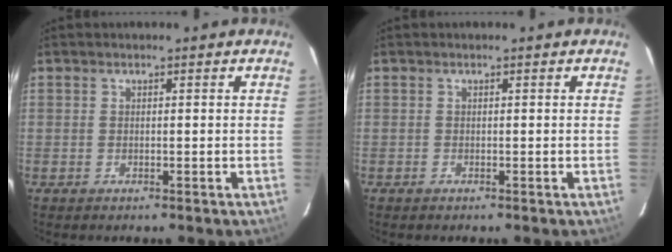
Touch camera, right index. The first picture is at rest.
{"total": 0.0}